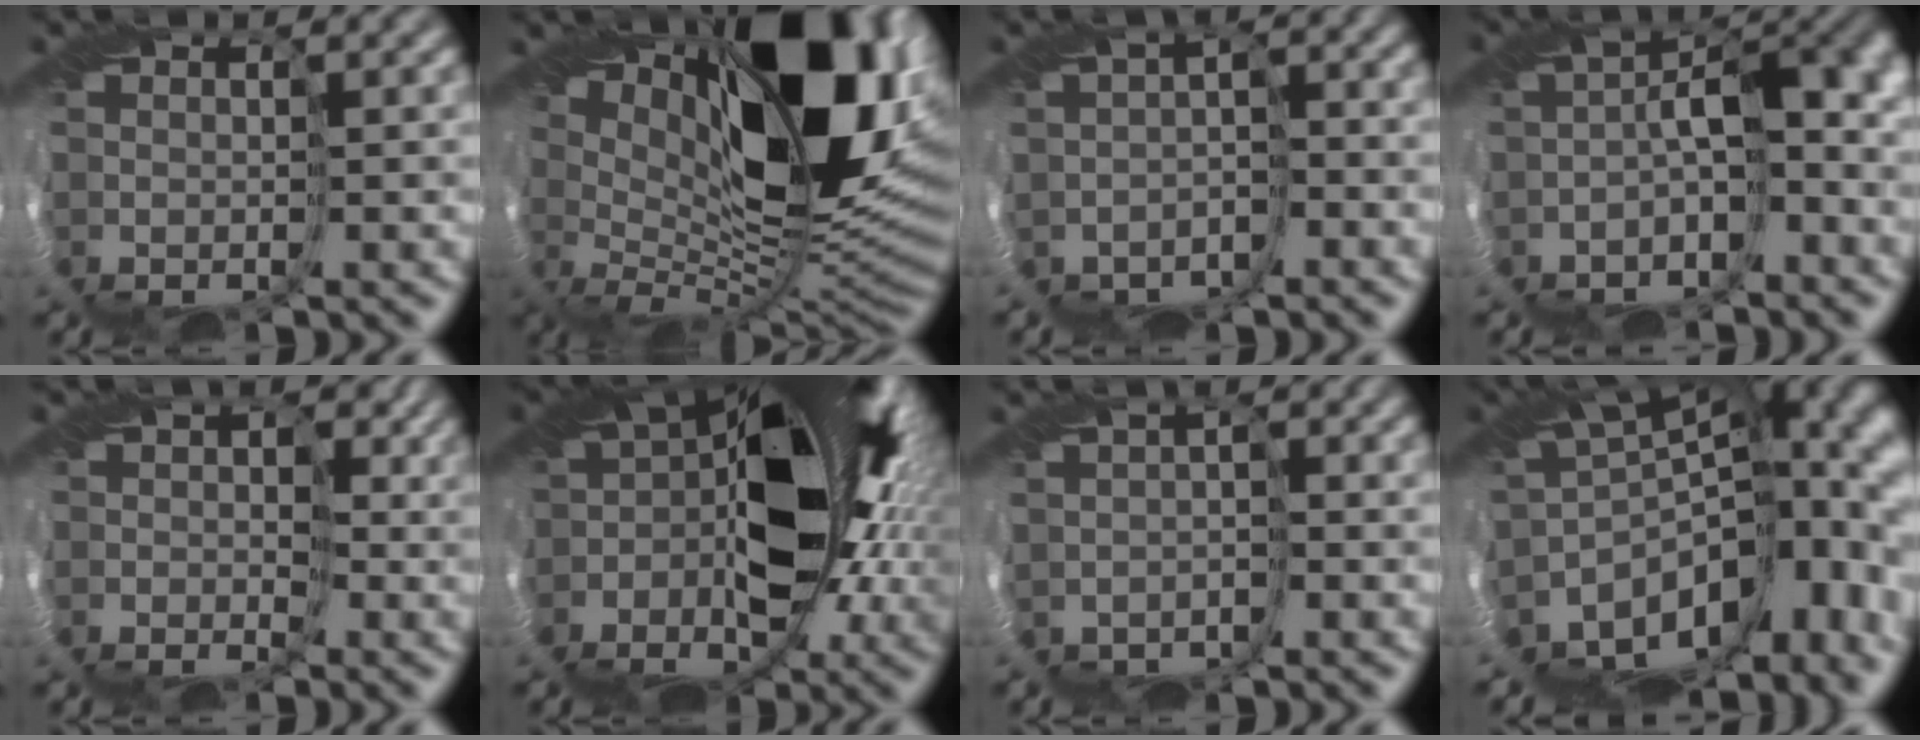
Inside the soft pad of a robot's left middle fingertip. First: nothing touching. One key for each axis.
{"total": 15.9, "fx": 5.3, "fy": 6.4, "fz": 13.6, "tx": -0.205, "ty": 0.003, "tz": 0.089}
{"total": 3.7, "fx": -2.7, "fy": 1.8, "fz": 1.8, "tx": -0.025, "ty": -0.005, "tz": -0.054}
{"total": 6.4, "fx": -1.9, "fy": 3.0, "fz": 5.4, "tx": -0.067, "ty": 0.009, "tz": -0.037}
{"total": 3.6, "fx": -0.4, "fy": 3.2, "fz": 1.6, "tx": -0.006, "ty": 0.009, "tz": -0.032}
{"total": 16.6, "fx": -1.0, "fy": 10.1, "fz": 13.1, "tx": -0.167, "ty": -0.016, "tz": -0.008}
{"total": 2.1, "fx": -1.5, "fy": 1.3, "fz": 0.7, "tx": -0.001, "ty": -0.002, "tz": -0.028}
{"total": 17.2, "fx": -9.1, "fy": 8.6, "fz": 11.7, "tx": -0.136, "ty": -0.002, "tz": -0.120}